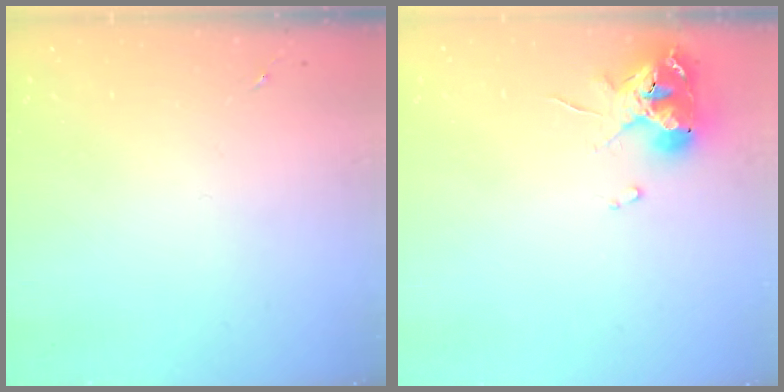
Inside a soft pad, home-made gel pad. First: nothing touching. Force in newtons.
{"total": 10.3, "press": 10.3, "slide": 1.3}